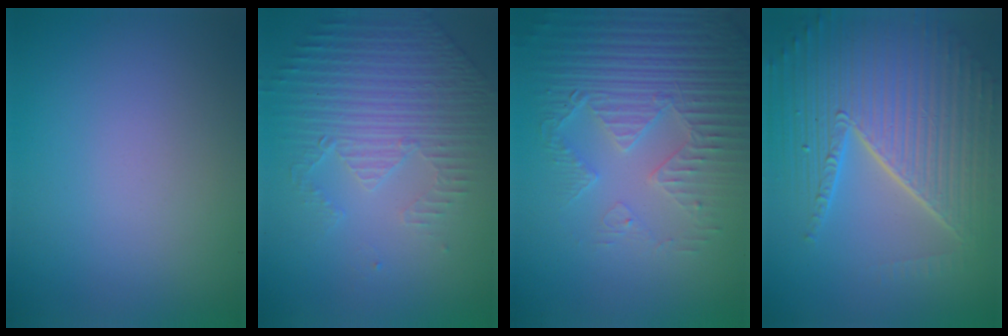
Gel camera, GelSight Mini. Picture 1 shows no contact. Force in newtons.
{"total": 4.6, "press": 3.5, "slide": 3.0}
{"total": 5.0, "press": 4.7, "slide": 1.8}
{"total": 9.5, "press": 6.0, "slide": 7.4}